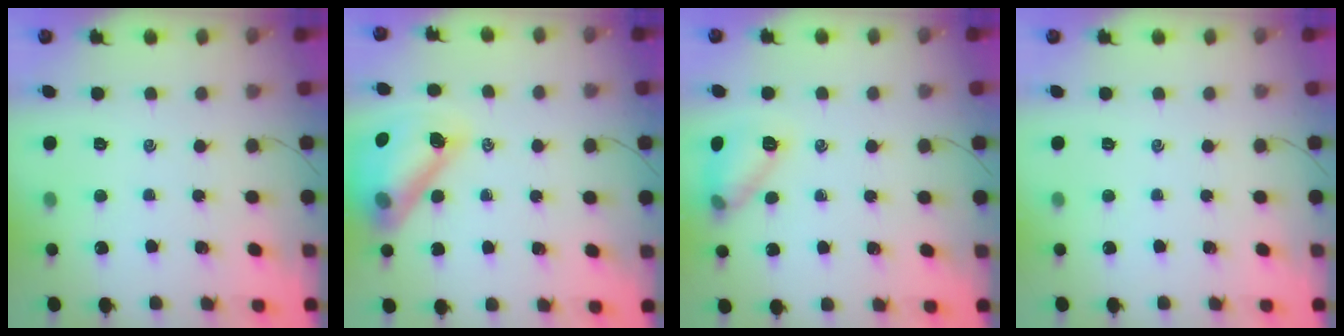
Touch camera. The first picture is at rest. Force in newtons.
{"total": 14.5, "press": 13.8, "slide": 4.4}
{"total": 10.3, "press": 10.2, "slide": 1.3}
{"total": 0.0}